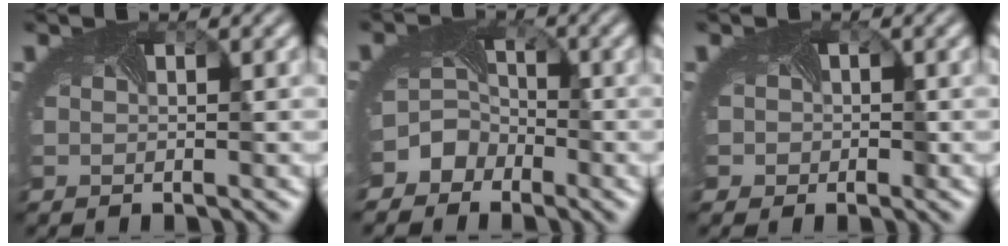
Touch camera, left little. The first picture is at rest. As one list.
[{"total": 4.8, "force": [-2.9, 3.8, 0.8], "torque": [0.011, 0.002, -0.053]}, {"total": 3.7, "force": [-0.1, 3.2, 1.8], "torque": [-0.015, 0.003, -0.013]}]